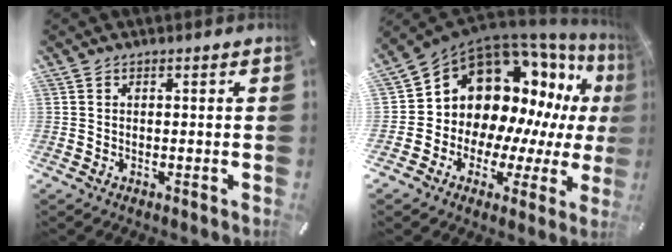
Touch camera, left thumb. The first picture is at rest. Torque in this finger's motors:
{"motor_torque": [1.80, 2.09, 2.67, 0.02, 0.17]}